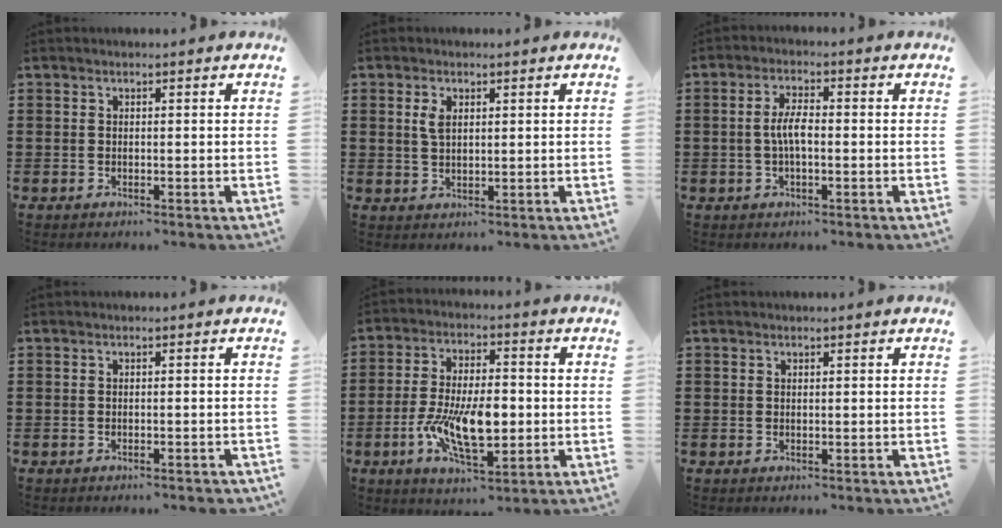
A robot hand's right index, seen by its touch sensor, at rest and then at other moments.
{"total": 2.6, "force": [0.9, 1.3, 2.0], "torque": [-0.045, 0.006, 0.015]}
{"total": 4.1, "force": [-0.5, 1.3, 3.8], "torque": [-0.084, 0.000, -0.016]}
{"total": 0.6, "force": [-0.6, 0.1, 0.3], "torque": [-0.007, -0.002, -0.011]}
{"total": 10.8, "force": [-2.2, 5.0, 9.4], "torque": [-0.195, -0.008, -0.043]}
{"total": 0.0}